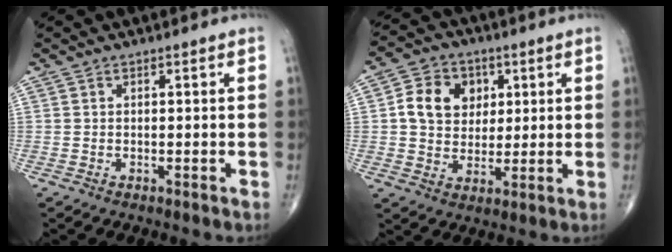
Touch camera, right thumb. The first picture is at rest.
{"total": 10.3, "force": [2.4, 8.4, 5.5], "torque": [-0.060, -0.001, 0.038]}